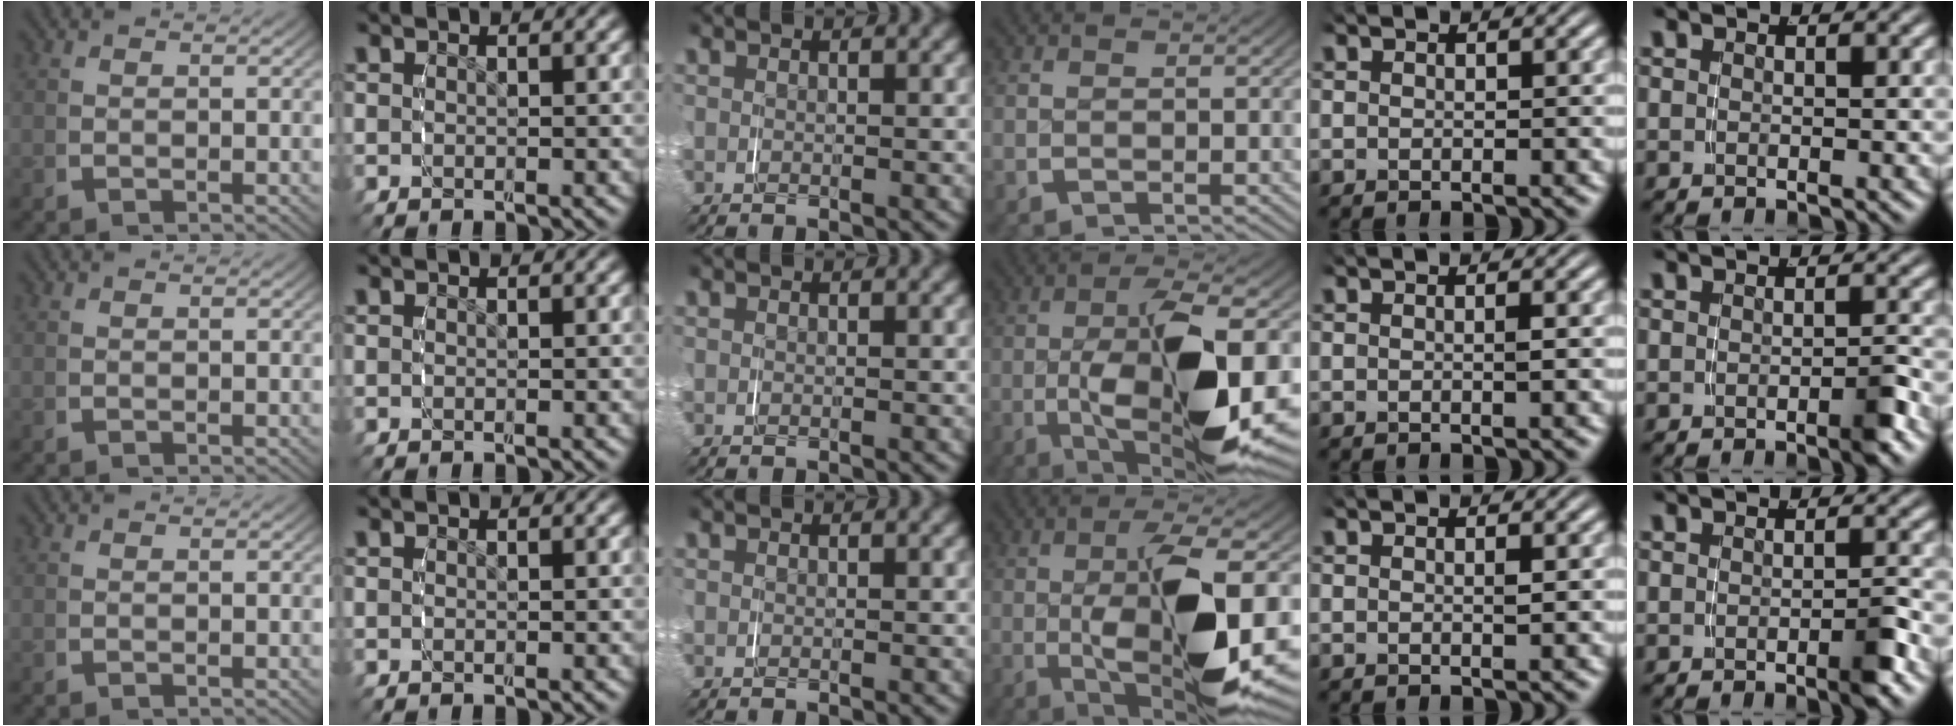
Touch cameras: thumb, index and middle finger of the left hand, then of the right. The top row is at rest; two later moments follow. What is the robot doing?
{"motion": "grasp_and_lifting", "object": "jar lid"}